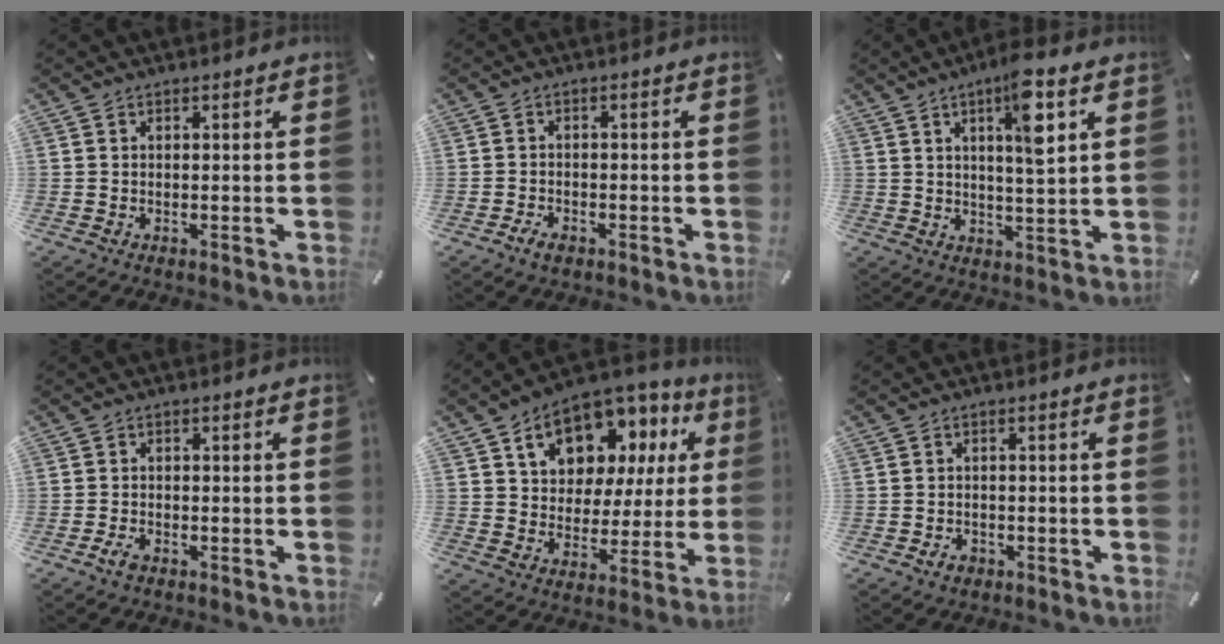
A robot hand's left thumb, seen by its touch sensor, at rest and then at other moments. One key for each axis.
{"total": 2.6, "fx": -1.7, "fy": 1.5, "fz": 1.3, "tx": -0.030, "ty": 0.005, "tz": -0.035}
{"total": 9.8, "fx": 4.3, "fy": 1.8, "fz": 8.6, "tx": -0.135, "ty": -0.018, "tz": 0.064}
{"total": 2.2, "fx": -1.4, "fy": 1.1, "fz": 1.3, "tx": -0.031, "ty": 0.002, "tz": -0.028}
{"total": 12.8, "fx": 7.1, "fy": 9.2, "fz": 5.2, "tx": -0.092, "ty": -0.046, "tz": 0.129}
{"total": 2.4, "fx": -1.4, "fy": 1.7, "fz": 1.0, "tx": -0.019, "ty": 0.007, "tz": -0.028}